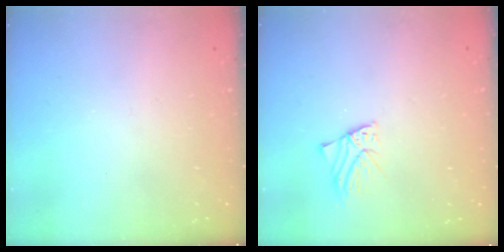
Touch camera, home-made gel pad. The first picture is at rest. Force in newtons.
{"total": 2.1, "press": 2.1, "slide": 0.2}